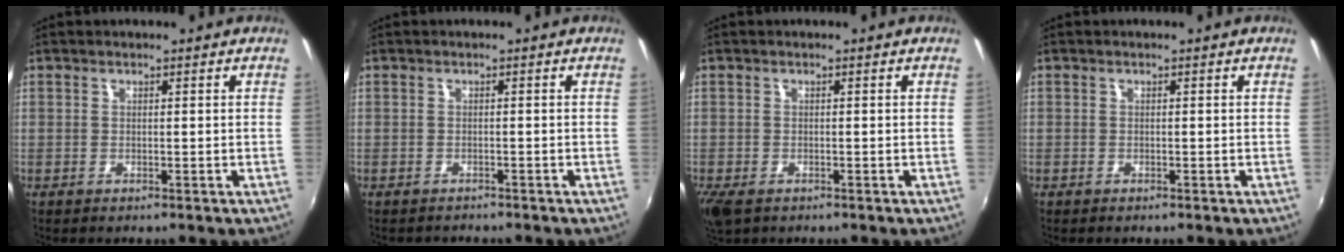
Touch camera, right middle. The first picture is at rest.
{"total": 1.8, "force": [-1.7, 0.7, 0.2], "torque": [-0.011, -0.007, -0.026]}
{"total": 4.0, "force": [-2.4, 2.1, 2.4], "torque": [-0.055, -0.018, -0.042]}
{"total": 0.7, "force": [-0.5, 0.4, 0.0], "torque": [-0.002, -0.002, -0.010]}